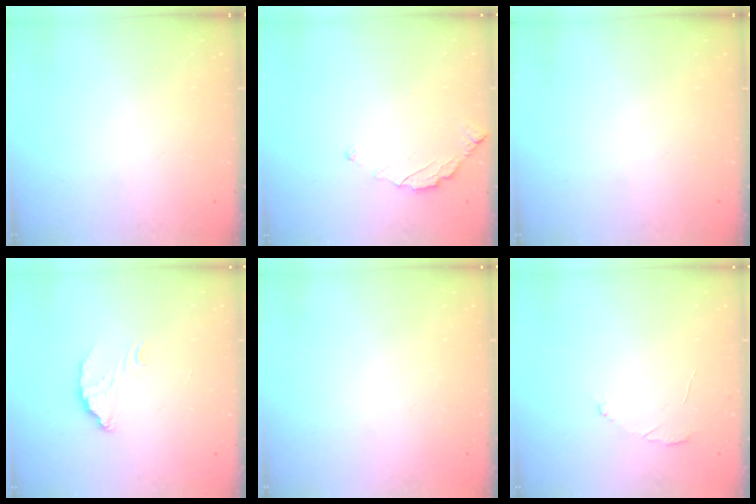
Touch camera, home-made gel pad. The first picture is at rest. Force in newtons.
{"total": 3.0, "press": 3.0, "slide": 0.3}
{"total": 0.0}
{"total": 4.3, "press": 4.3, "slide": 0.1}
{"total": 2.3, "press": 2.3, "slide": 0.1}
{"total": 3.0, "press": 3.0, "slide": 0.3}